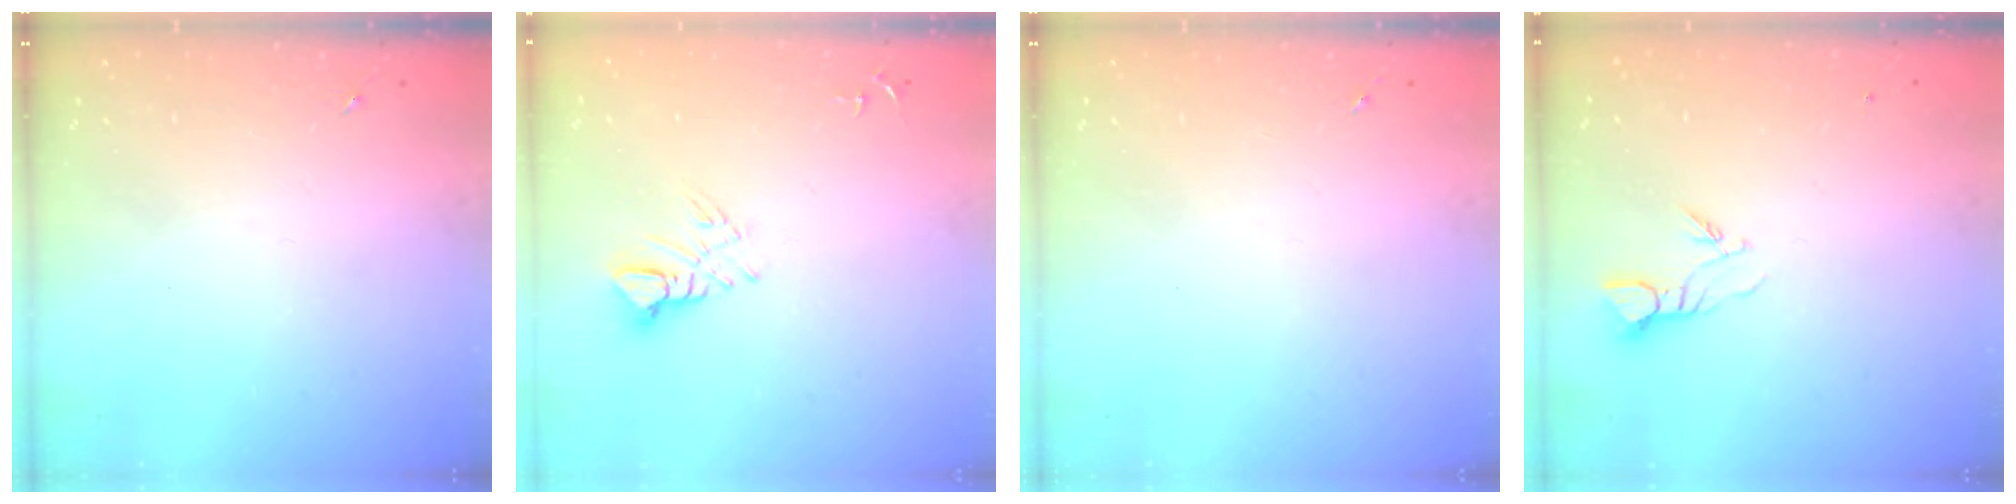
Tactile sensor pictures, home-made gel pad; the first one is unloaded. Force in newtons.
{"total": 6.0, "press": 6.0, "slide": 0.2}
{"total": 0.0}
{"total": 3.8, "press": 3.8, "slide": 0.3}